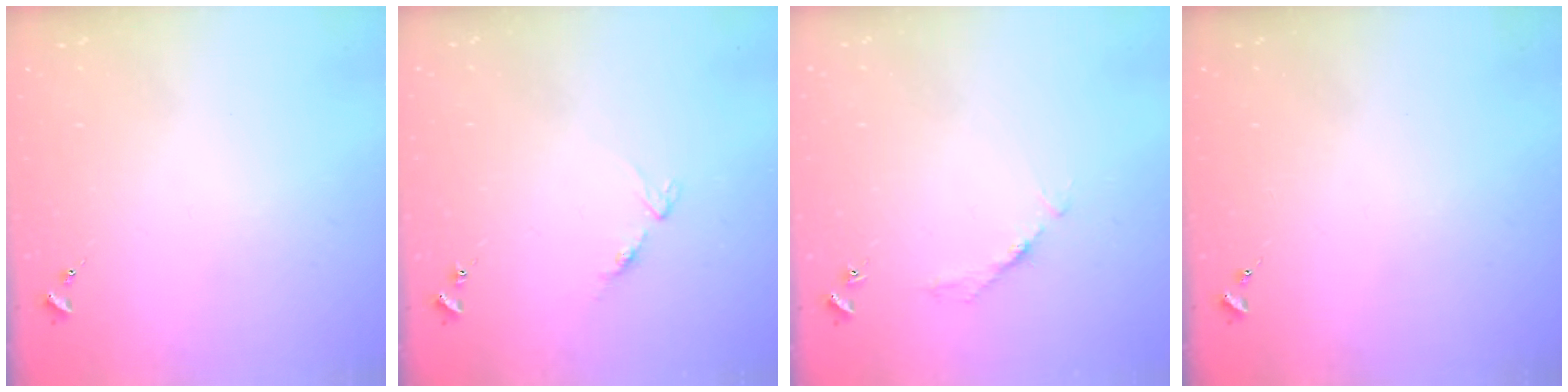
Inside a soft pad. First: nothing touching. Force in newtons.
{"total": 7.8, "press": 7.8, "slide": 0.6}
{"total": 2.7, "press": 2.7, "slide": 0.4}
{"total": 0.0}